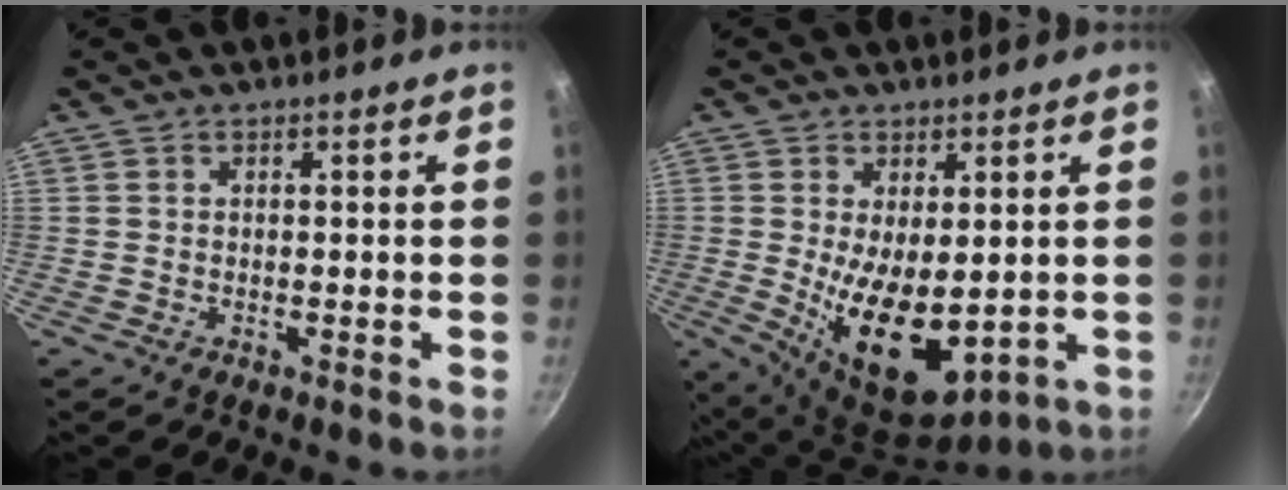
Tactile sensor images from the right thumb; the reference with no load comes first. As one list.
[{"total": 13.5, "force": [-1.1, 6.8, 11.6], "torque": [-0.178, -0.025, 0.012]}]